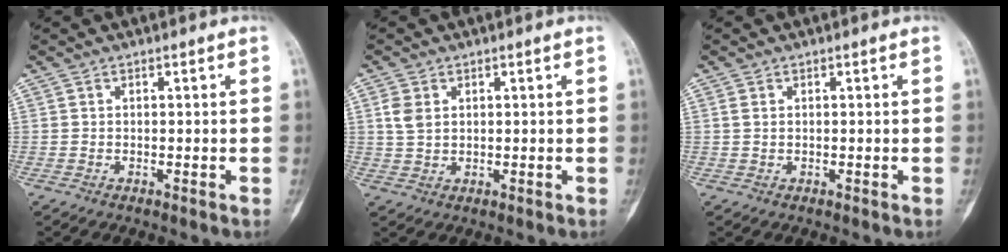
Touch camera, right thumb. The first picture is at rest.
{"total": 3.7, "force": [1.1, 2.5, 2.4], "torque": [-0.044, 0.001, 0.026]}
{"total": 0.9, "force": [0.3, 0.5, 0.7], "torque": [-0.016, 0.004, 0.009]}